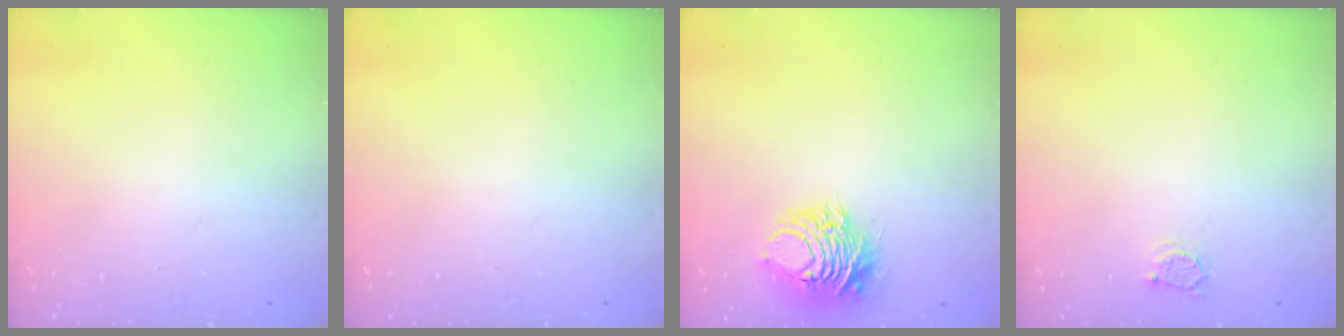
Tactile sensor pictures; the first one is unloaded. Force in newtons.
{"total": 0.0}
{"total": 9.8, "press": 9.7, "slide": 0.9}
{"total": 2.0, "press": 2.0, "slide": 0.4}